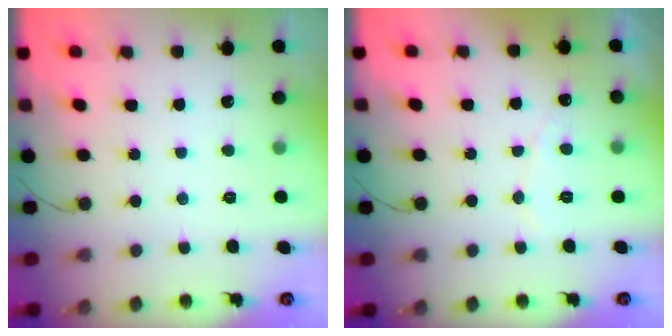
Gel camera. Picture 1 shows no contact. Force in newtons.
{"total": 4.5, "press": 4.5, "slide": 0.3}